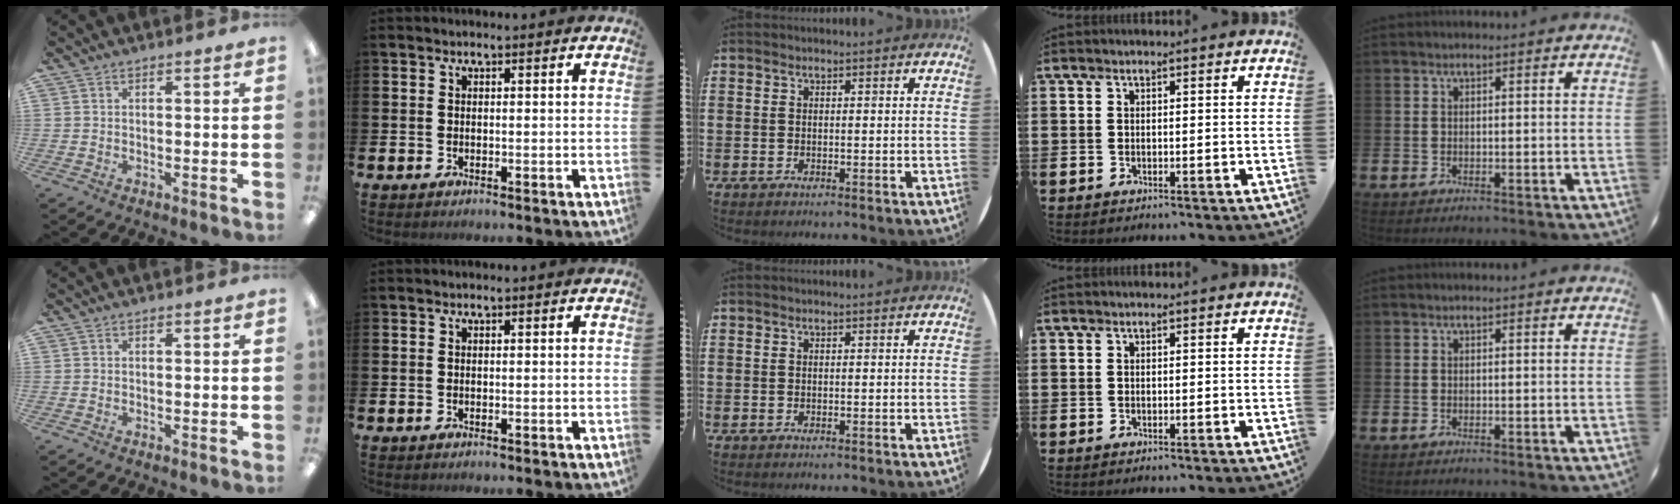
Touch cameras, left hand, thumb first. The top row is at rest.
{}